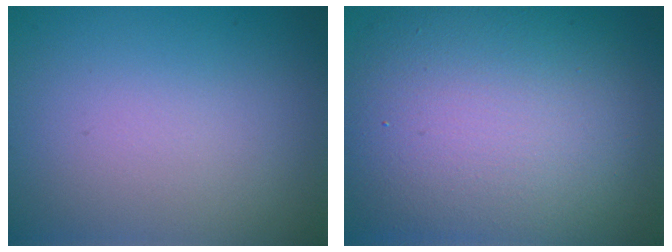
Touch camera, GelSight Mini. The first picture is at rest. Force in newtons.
{"total": 11.6, "press": 11.6, "slide": 0.7}